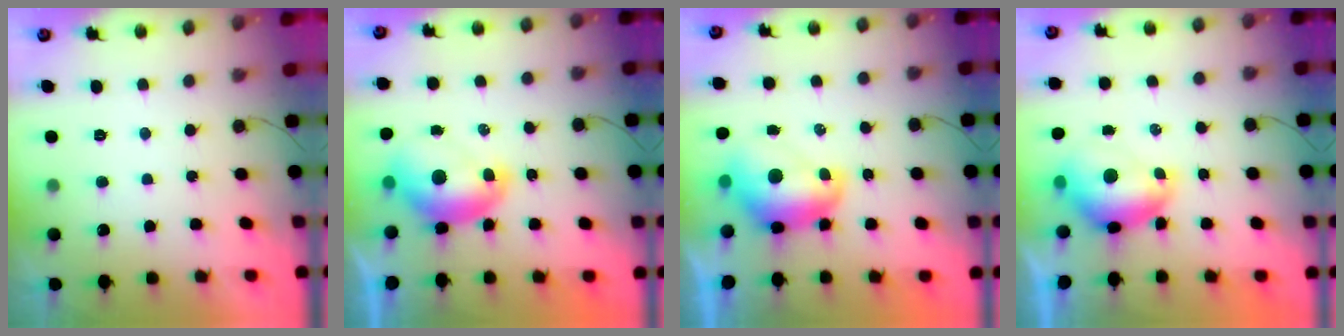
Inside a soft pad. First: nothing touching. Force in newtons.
{"total": 8.8, "press": 8.7, "slide": 1.0}
{"total": 9.2, "press": 9.2, "slide": 1.1}
{"total": 7.7, "press": 7.7, "slide": 0.8}